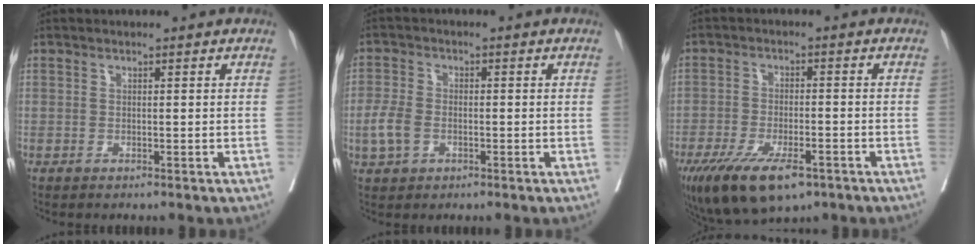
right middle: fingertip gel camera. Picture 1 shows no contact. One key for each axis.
{"total": 4.2, "fx": -1.2, "fy": 2.7, "fz": 3.0, "tx": -0.077, "ty": 0.003, "tz": -0.023}
{"total": 12.4, "fx": -7.8, "fy": 4.3, "fz": 8.6, "tx": -0.160, "ty": -0.022, "tz": -0.128}